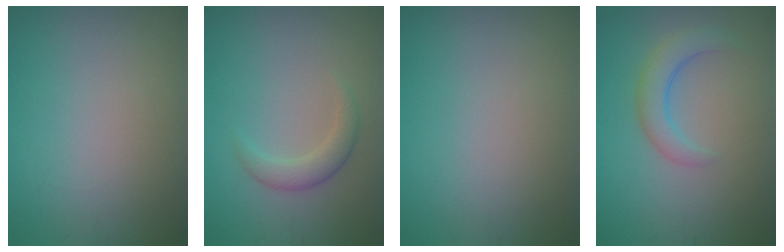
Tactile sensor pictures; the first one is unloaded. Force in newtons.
{"total": 2.2, "press": 2.2, "slide": 0.1}
{"total": 0.0}
{"total": 2.9, "press": 2.9, "slide": 0.3}